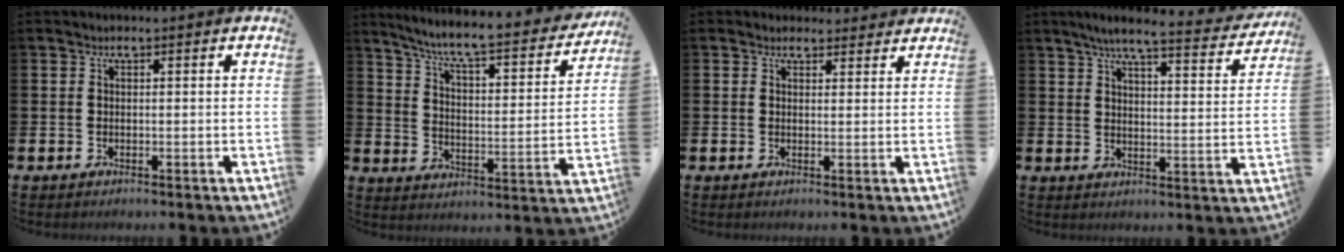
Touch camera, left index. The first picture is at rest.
{"total": 7.3, "force": [6.5, 0.8, 3.3], "torque": [-0.089, -0.051, 0.103]}
{"total": 2.3, "force": [2.1, 0.9, -0.1], "torque": [0.005, -0.006, 0.037]}
{"total": 6.4, "force": [5.7, 0.7, 2.9], "torque": [-0.064, -0.030, 0.093]}